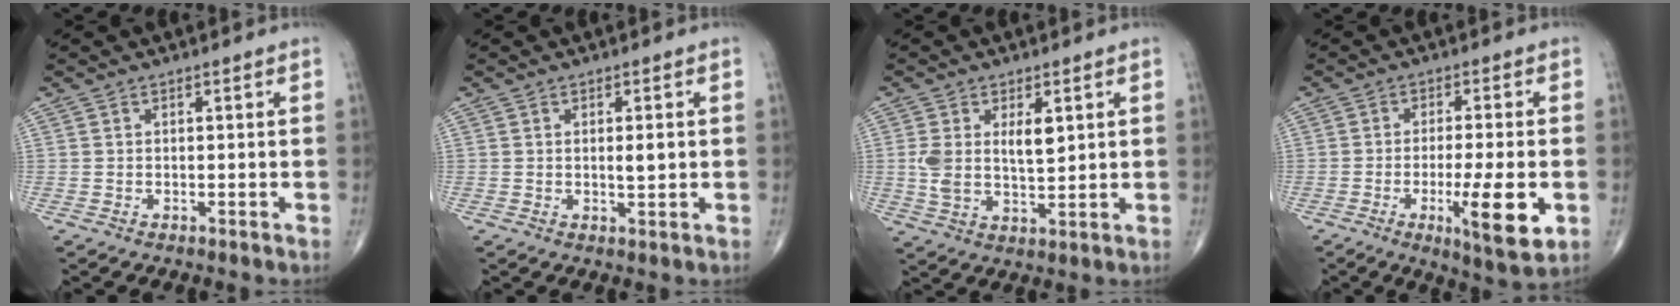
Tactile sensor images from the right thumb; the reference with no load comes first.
{"total": 2.5, "force": [0.2, 0.8, 2.4], "torque": [-0.036, -0.003, 0.004]}
{"total": 7.4, "force": [1.9, 3.6, 6.2], "torque": [-0.106, -0.013, 0.042]}
{"total": 11.1, "force": [-3.1, 2.1, 10.4], "torque": [-0.165, -0.013, -0.045]}